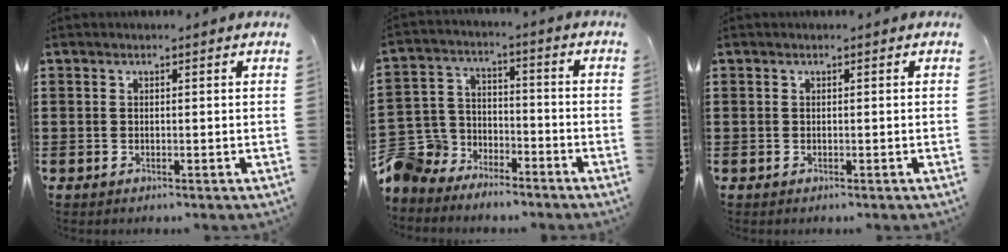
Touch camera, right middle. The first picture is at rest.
{"total": 8.3, "force": [-7.0, 4.5, 0.2], "torque": [-0.050, 0.007, -0.145]}
{"total": 0.0}